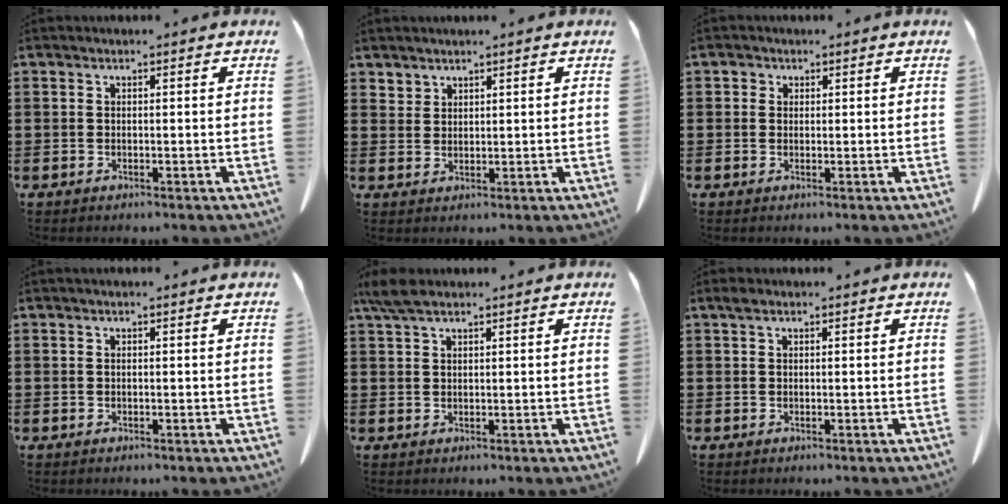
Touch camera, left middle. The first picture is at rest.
{"total": 2.1, "force": [1.9, 0.8, 0.1], "torque": [-0.007, -0.002, 0.040]}
{"total": 1.0, "force": [0.4, 0.9, 0.2], "torque": [0.000, -0.001, 0.007]}
{"total": 0.0}
{"total": 3.5, "force": [2.3, 1.1, 2.4], "torque": [-0.052, 0.005, 0.043]}
{"total": 0.7, "force": [0.3, 0.4, 0.4], "torque": [-0.010, 0.004, 0.006]}